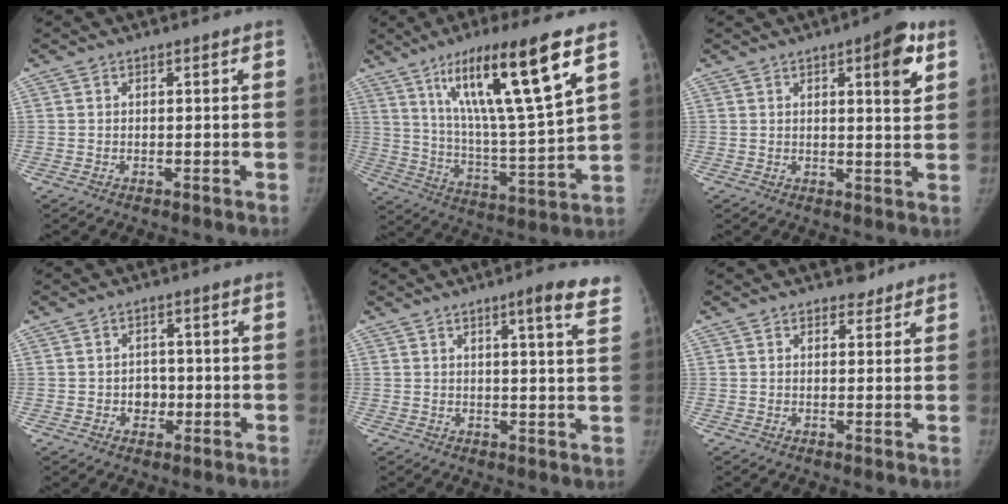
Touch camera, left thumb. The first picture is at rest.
{"total": 20.7, "force": [10.8, 2.4, 17.5], "torque": [-0.283, -0.049, 0.189]}
{"total": 7.3, "force": [3.3, 1.9, 6.2], "torque": [-0.070, -0.013, 0.039]}
{"total": 3.1, "force": [-0.6, 2.6, 1.4], "torque": [0.001, 0.007, -0.008]}
{"total": 8.1, "force": [5.5, 0.6, 5.9], "torque": [-0.062, -0.022, 0.058]}
{"total": 2.2, "force": [1.9, 1.0, 0.4], "torque": [0.006, -0.013, 0.024]}